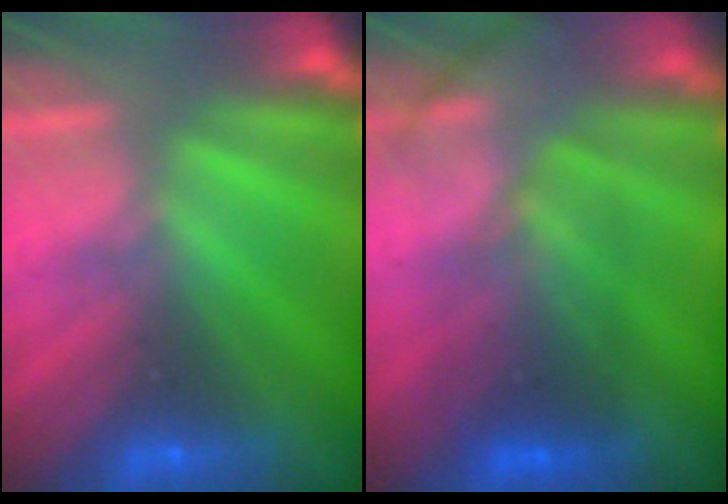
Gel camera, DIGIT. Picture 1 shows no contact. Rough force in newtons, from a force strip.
{"total": 2.6}